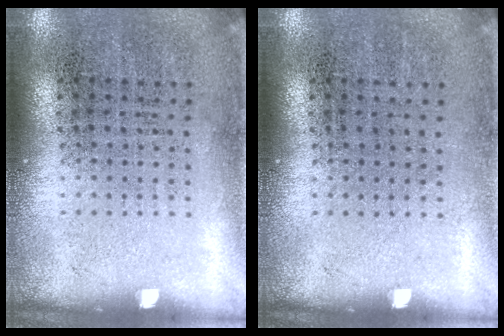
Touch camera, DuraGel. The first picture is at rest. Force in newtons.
{"total": 0.0}